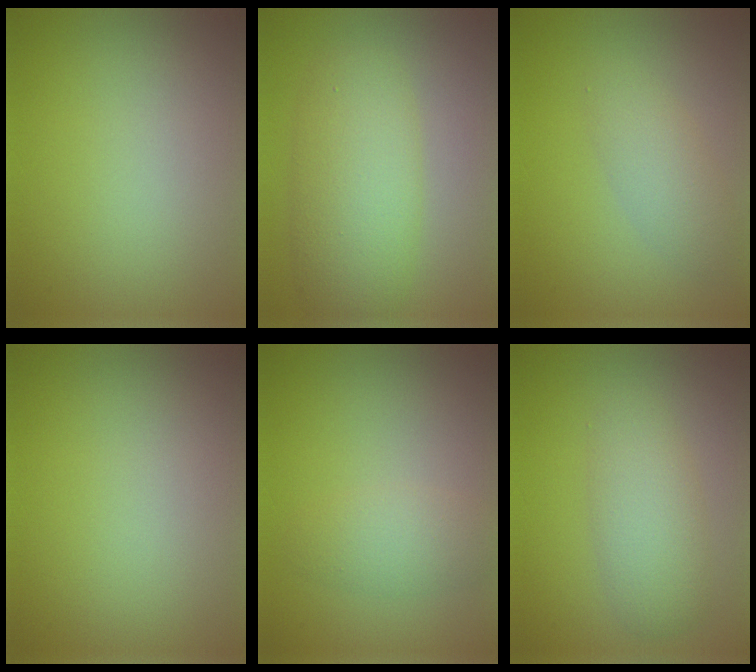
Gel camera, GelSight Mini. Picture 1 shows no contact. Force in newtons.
{"total": 5.8, "press": 5.8, "slide": 0.2}
{"total": 2.4, "press": 2.4, "slide": 0.2}
{"total": 0.0}
{"total": 2.4, "press": 2.4, "slide": 0.0}
{"total": 2.2, "press": 2.2, "slide": 0.2}